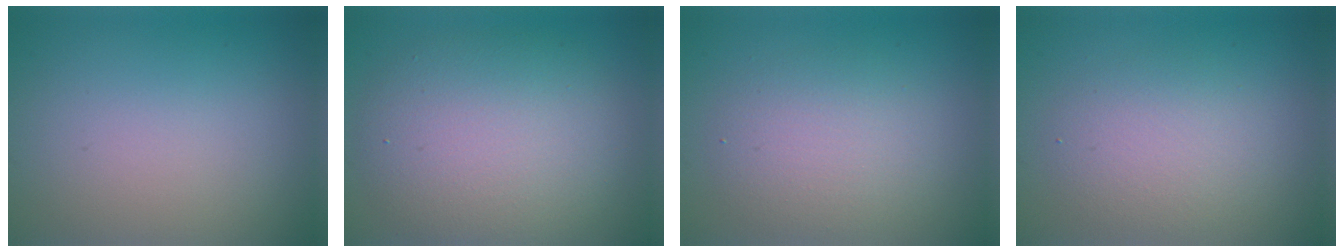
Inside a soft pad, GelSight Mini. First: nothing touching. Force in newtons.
{"total": 7.2, "press": 7.2, "slide": 0.1}
{"total": 3.8, "press": 3.8, "slide": 0.1}
{"total": 3.4, "press": 3.4, "slide": 0.2}